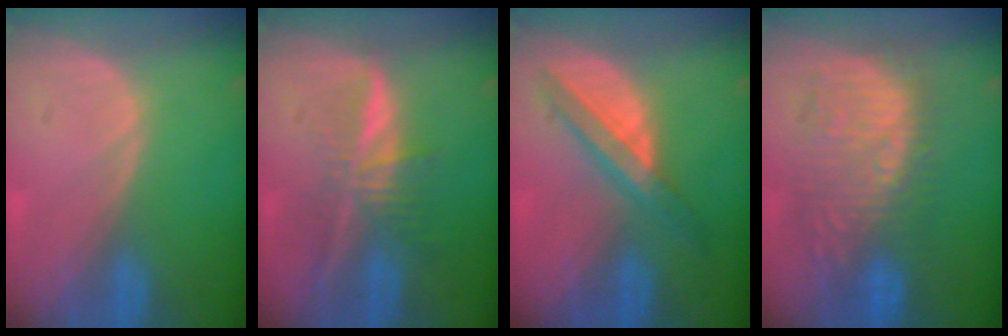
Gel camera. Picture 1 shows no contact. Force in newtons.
{"total": 6.9, "press": 5.8, "slide": 3.6}
{"total": 5.7, "press": 5.6, "slide": 1.3}
{"total": 10.0, "press": 9.9, "slide": 1.7}